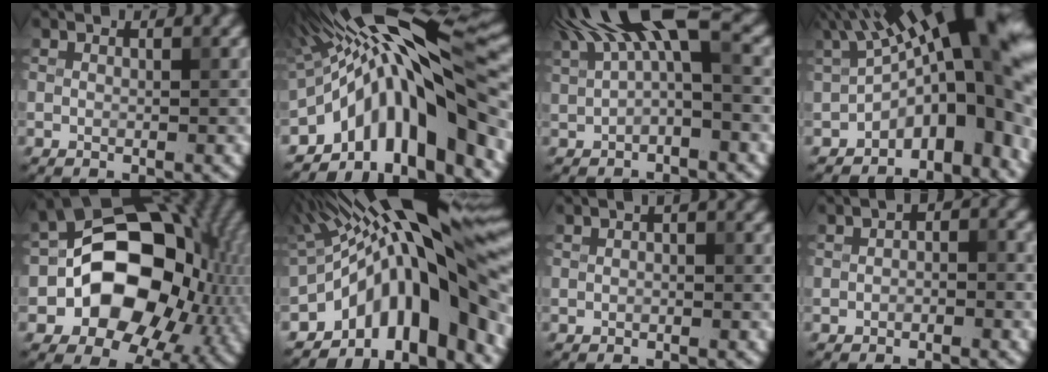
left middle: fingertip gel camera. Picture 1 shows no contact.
{"total": 13.8, "force": [-3.6, 4.7, 12.5], "torque": [-0.182, 0.021, -0.059]}
{"total": 8.4, "force": [3.6, 3.0, 7.0], "torque": [-0.119, 0.018, 0.053]}
{"total": 15.4, "force": [1.4, 6.8, 13.8], "torque": [-0.168, 0.023, 0.024]}
{"total": 14.4, "force": [-1.5, 10.7, 9.6], "torque": [-0.109, -0.003, -0.041]}
{"total": 14.9, "force": [-2.7, 5.7, 13.5], "torque": [-0.175, 0.028, -0.049]}
{"total": 0.8, "force": [0.1, 0.5, 0.6], "torque": [-0.012, 0.002, -0.001]}
{"total": 1.8, "force": [-0.4, 1.2, 1.2], "torque": [-0.019, 0.004, -0.011]}